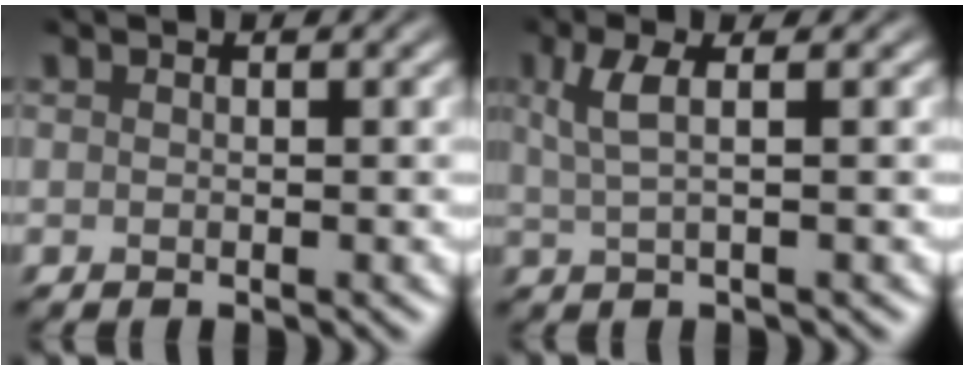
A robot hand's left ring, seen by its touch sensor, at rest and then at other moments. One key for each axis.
{"total": 2.8, "fx": 0.7, "fy": 0.8, "fz": 2.6, "tx": -0.048, "ty": 0.003, "tz": 0.012}